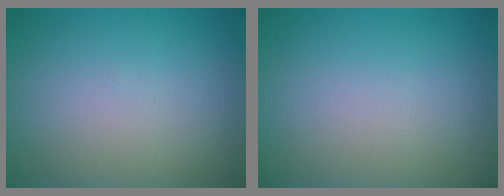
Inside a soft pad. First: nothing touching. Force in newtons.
{"total": 0.0}